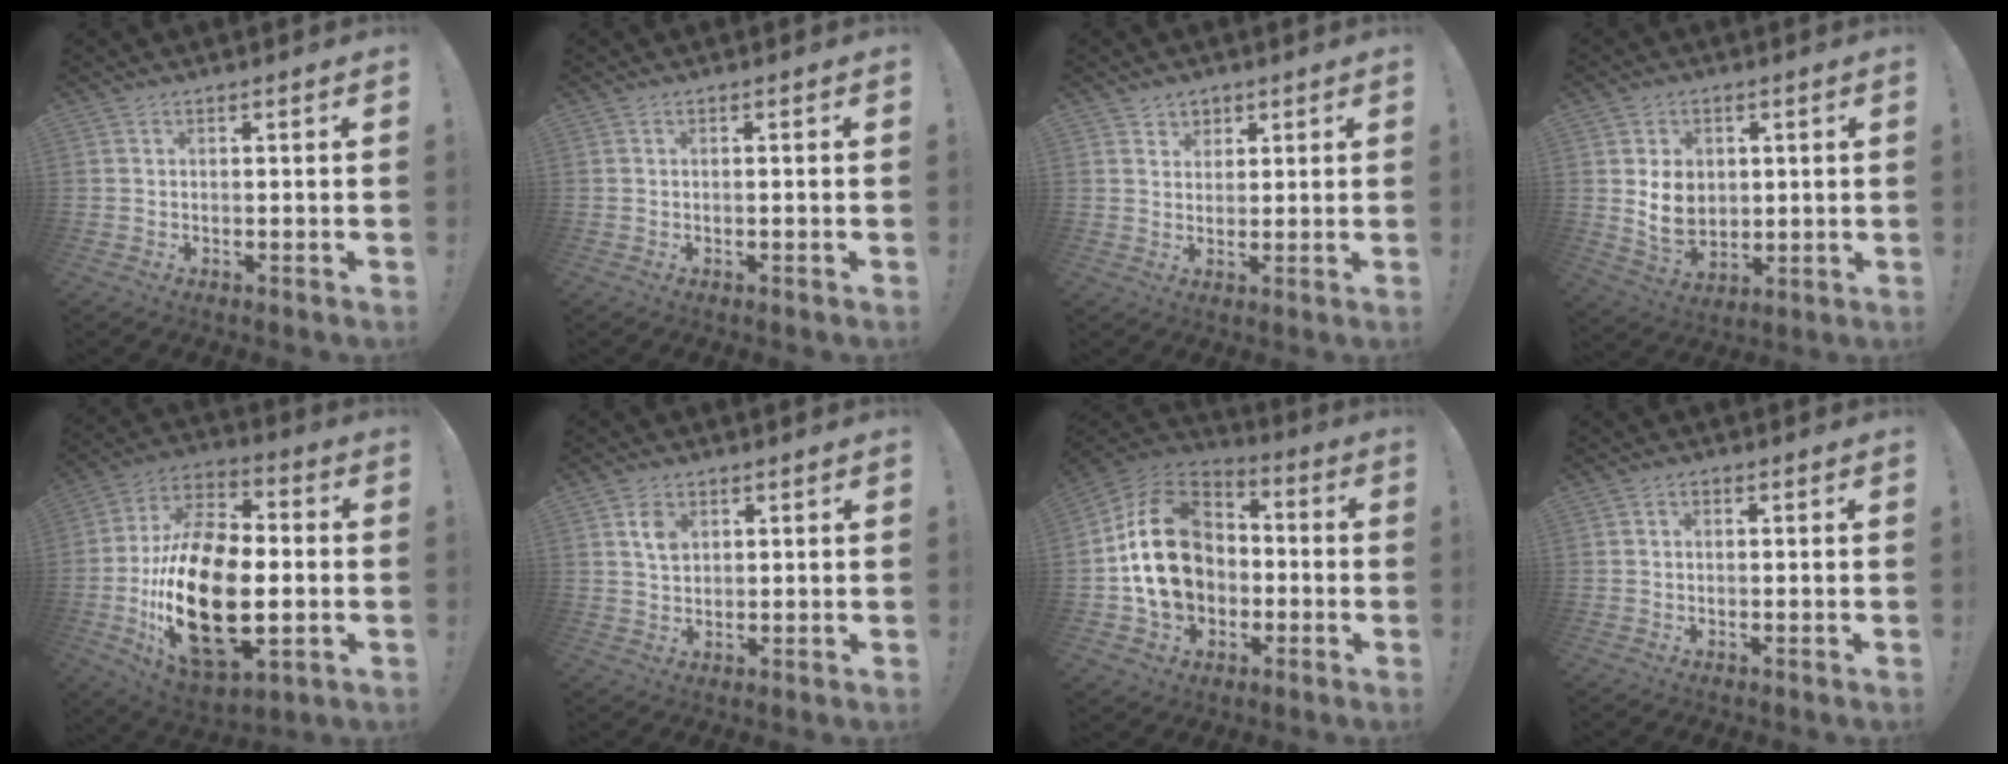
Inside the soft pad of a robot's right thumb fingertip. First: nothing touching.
{"total": 0.6, "force": [-0.4, -0.3, 0.3], "torque": [-0.007, -0.002, -0.006]}
{"total": 3.6, "force": [2.4, 2.7, 0.2], "torque": [0.001, -0.016, 0.042]}
{"total": 9.9, "force": [2.5, 8.3, 4.6], "torque": [-0.066, -0.017, 0.051]}
{"total": 27.3, "force": [-4.4, 15.5, 22.0], "torque": [-0.433, 0.023, -0.060]}
{"total": 5.0, "force": [2.1, 3.8, 2.6], "torque": [-0.028, -0.007, 0.035]}
{"total": 21.0, "force": [0.0, 16.7, 12.8], "torque": [-0.216, 0.027, 0.014]}
{"total": 1.1, "force": [-0.3, 0.9, 0.6], "torque": [-0.001, 0.001, -0.007]}